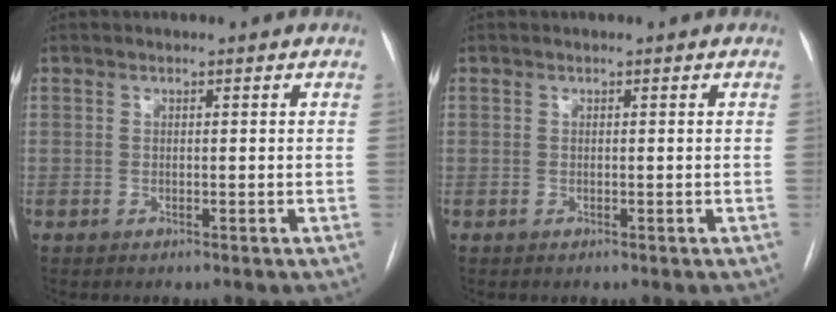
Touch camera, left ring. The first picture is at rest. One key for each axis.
{"total": 0.0}